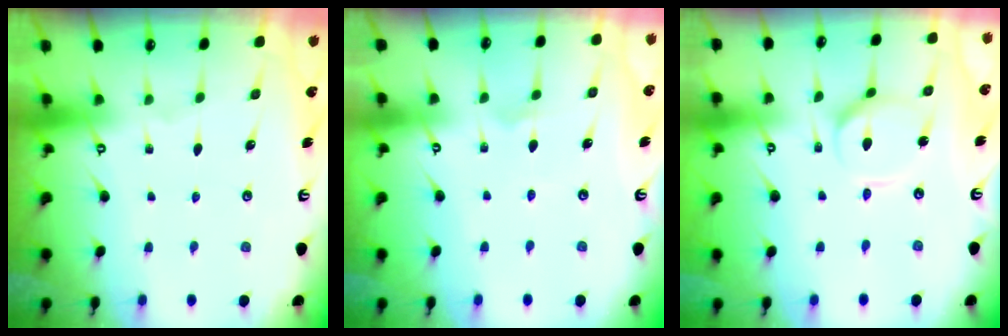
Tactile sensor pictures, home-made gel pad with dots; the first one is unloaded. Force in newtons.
{"total": 3.2, "press": 3.2, "slide": 0.3}
{"total": 7.4, "press": 7.3, "slide": 0.7}